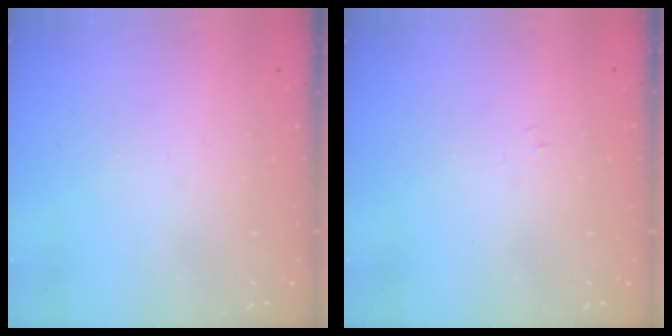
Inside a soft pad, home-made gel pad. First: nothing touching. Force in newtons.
{"total": 3.3, "press": 3.2, "slide": 0.4}